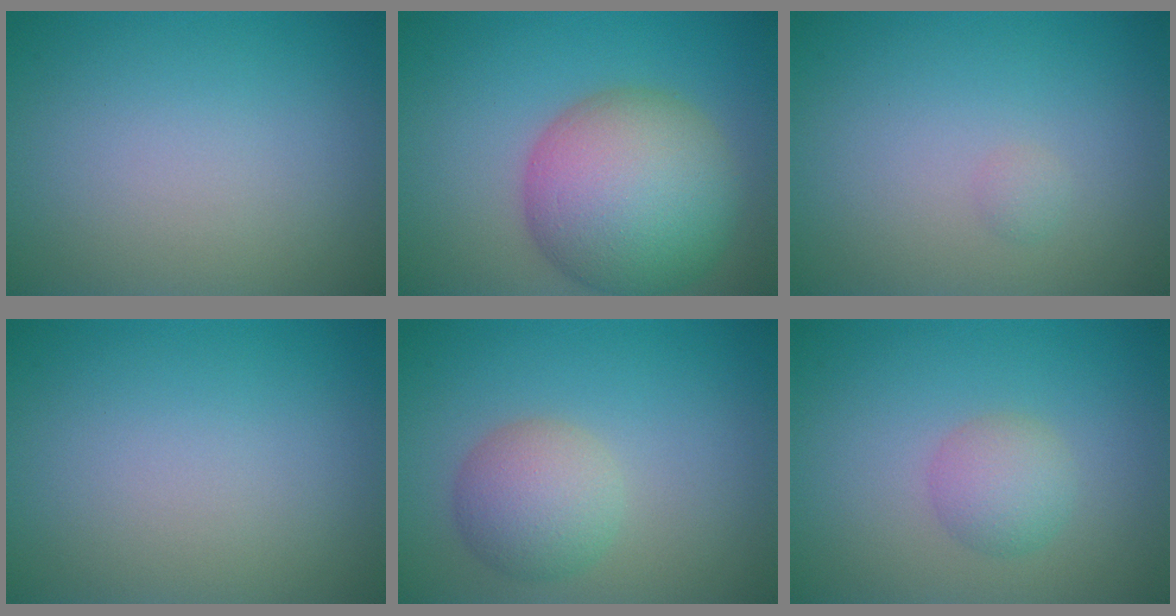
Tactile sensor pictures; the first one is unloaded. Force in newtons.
{"total": 10.6, "press": 10.6, "slide": 0.5}
{"total": 0.6, "press": 0.6, "slide": 0.1}
{"total": 0.0}
{"total": 3.9, "press": 3.8, "slide": 0.2}
{"total": 2.5, "press": 2.5, "slide": 0.1}